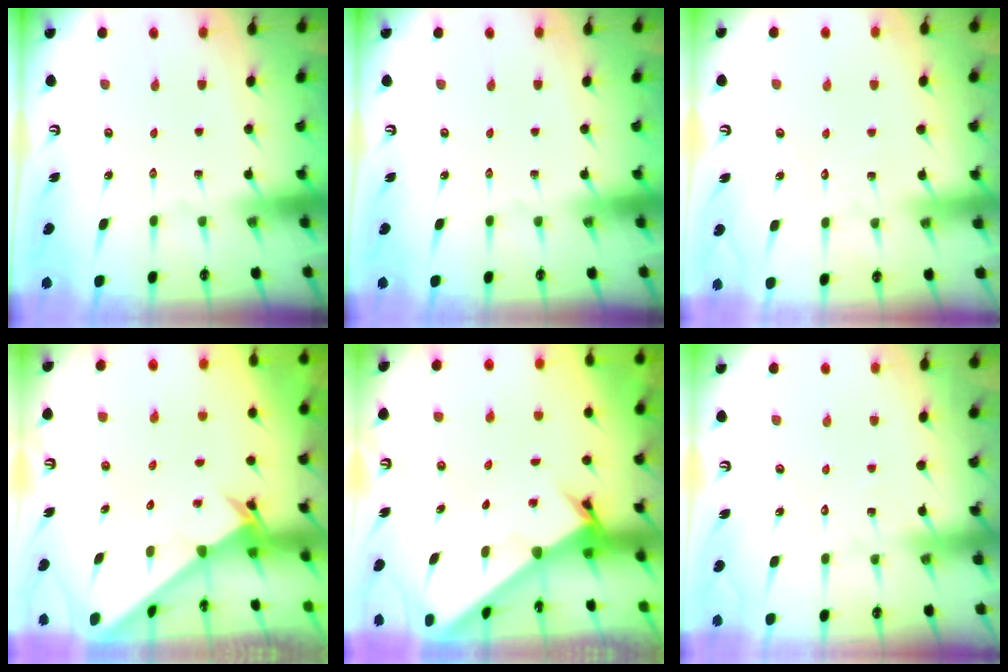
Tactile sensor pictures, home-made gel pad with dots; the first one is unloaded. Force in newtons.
{"total": 0.0}
{"total": 2.2, "press": 2.2, "slide": 0.2}
{"total": 2.6, "press": 2.6, "slide": 0.2}
{"total": 2.6, "press": 2.6, "slide": 0.3}
{"total": 6.2, "press": 6.2, "slide": 0.3}